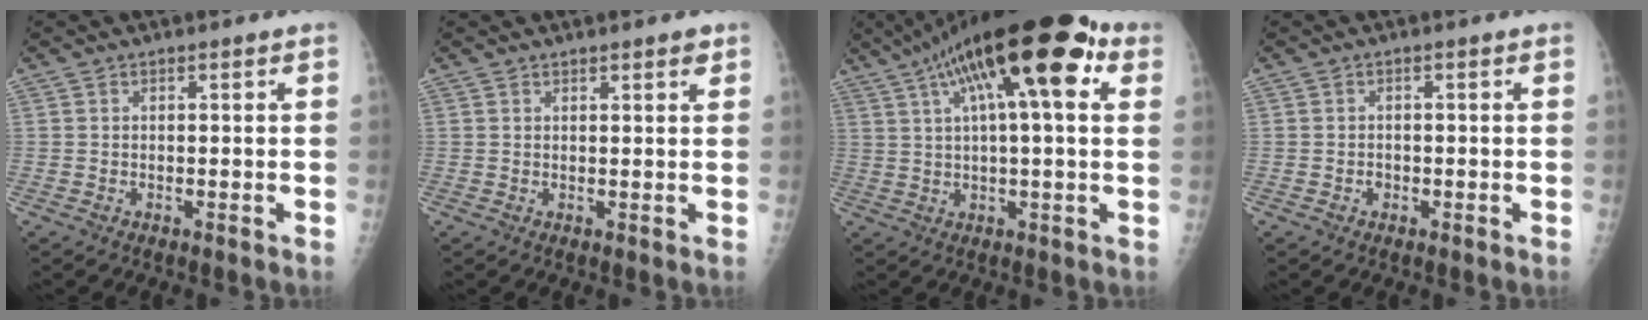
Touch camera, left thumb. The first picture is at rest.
{"total": 1.7, "force": [1.2, 0.4, 1.2], "torque": [-0.013, -0.005, 0.014]}
{"total": 21.9, "force": [9.0, 6.5, 18.8], "torque": [-0.304, 0.030, 0.137]}
{"total": 1.2, "force": [-0.5, 1.0, 0.4], "torque": [0.000, 0.005, -0.009]}